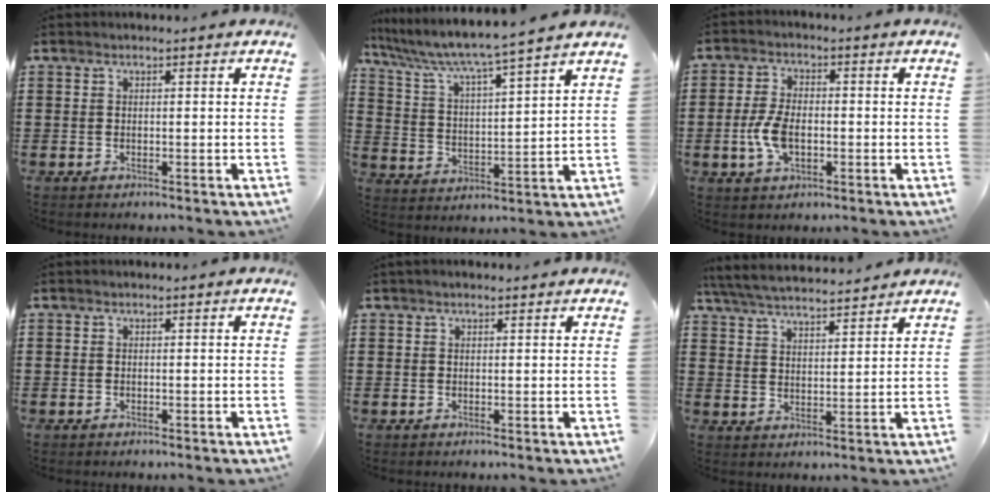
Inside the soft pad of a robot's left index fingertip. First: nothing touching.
{"total": 5.1, "force": [4.5, -0.6, 2.3], "torque": [-0.069, -0.039, 0.067]}
{"total": 6.1, "force": [-1.1, 3.3, 5.0], "torque": [-0.122, -0.004, -0.028]}
{"total": 0.0}
{"total": 0.9, "force": [0.7, 0.3, 0.5], "torque": [-0.010, 0.003, 0.012]}
{"total": 5.3, "force": [5.0, 0.5, 1.7], "torque": [-0.052, -0.024, 0.087]}